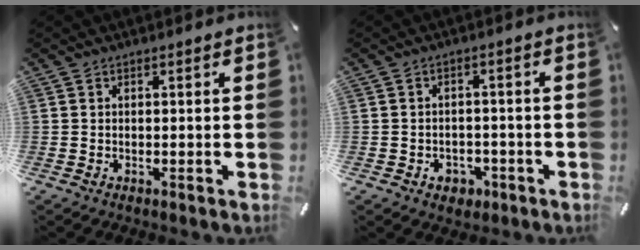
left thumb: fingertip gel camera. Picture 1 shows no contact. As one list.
[{"total": 3.8, "force": [-1.6, 3.2, 1.4], "torque": [-0.015, 0.003, -0.031]}]